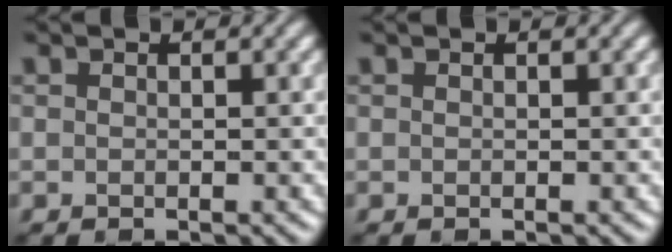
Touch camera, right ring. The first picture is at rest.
{"total": 0.0}